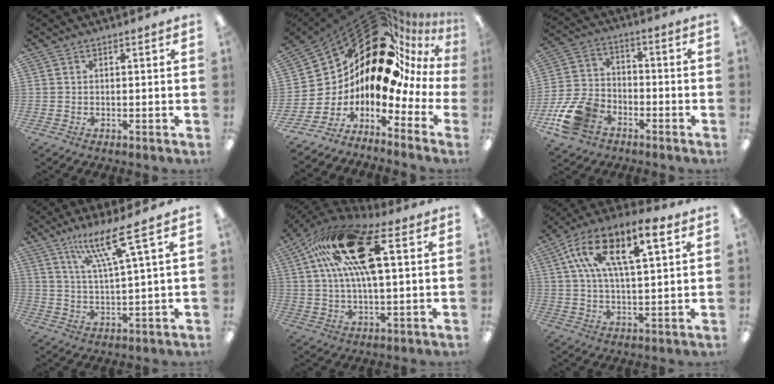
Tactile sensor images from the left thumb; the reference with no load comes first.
{"total": 18.5, "force": [13.2, 9.1, 9.3], "torque": [-0.162, -0.137, 0.231]}
{"total": 12.5, "force": [-6.8, 8.4, 6.4], "torque": [-0.142, 0.043, -0.124]}
{"total": 11.8, "force": [7.3, 1.3, 9.2], "torque": [-0.169, -0.026, 0.119]}
{"total": 23.6, "force": [9.0, 10.0, 19.3], "torque": [-0.360, -0.005, 0.143]}
{"total": 15.8, "force": [7.8, 6.3, 12.3], "torque": [-0.229, -0.014, 0.134]}